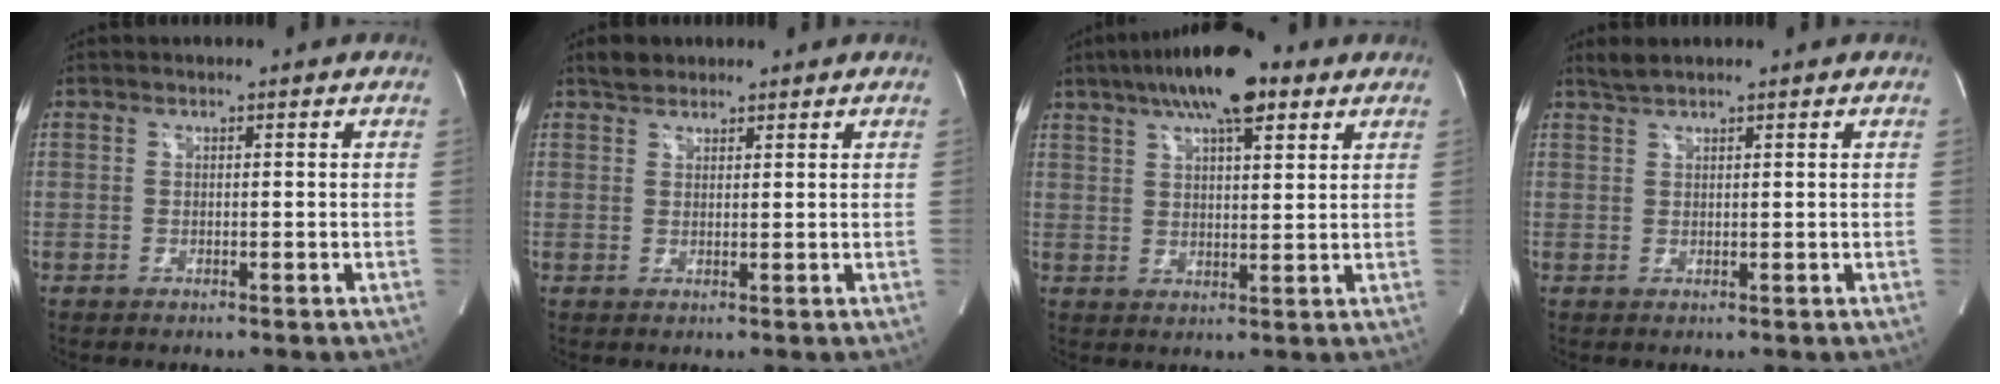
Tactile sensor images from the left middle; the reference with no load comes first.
{"total": 2.4, "force": [2.0, 1.3, 0.5], "torque": [-0.012, 0.012, 0.033]}
{"total": 12.8, "force": [8.0, 3.5, 9.4], "torque": [-0.167, 0.030, 0.133]}
{"total": 1.7, "force": [1.6, 0.0, 0.7], "torque": [-0.017, 0.012, 0.036]}